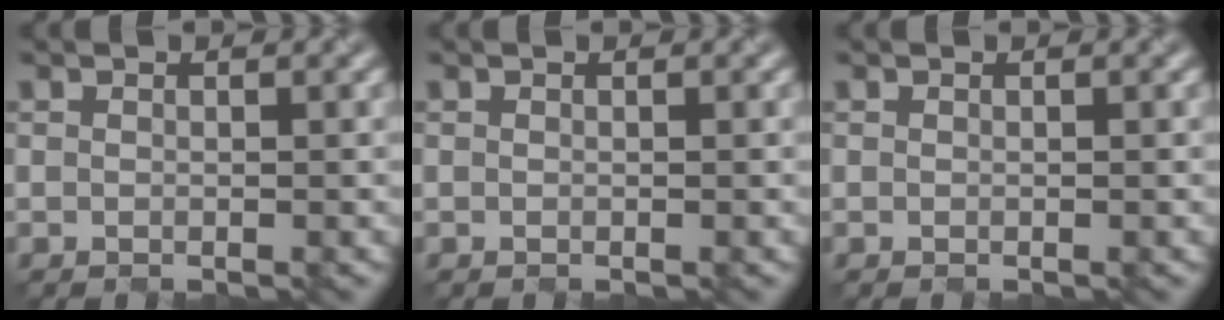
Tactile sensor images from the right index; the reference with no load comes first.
{"total": 0.0}
{"total": 0.0}